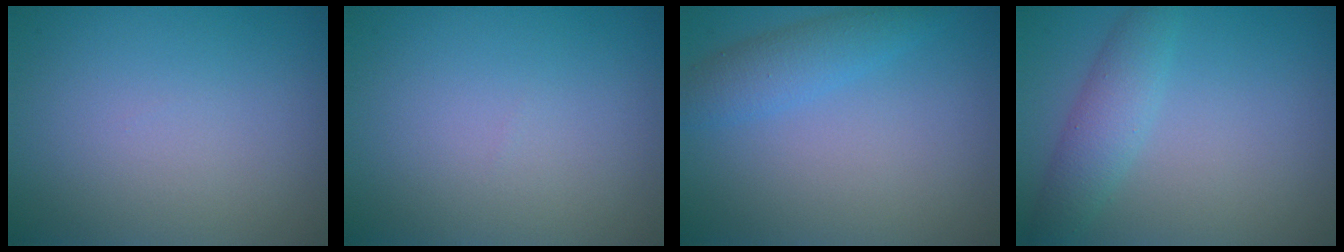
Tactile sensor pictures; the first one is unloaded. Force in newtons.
{"total": 0.0}
{"total": 2.7, "press": 2.7, "slide": 0.0}
{"total": 2.9, "press": 2.9, "slide": 0.2}